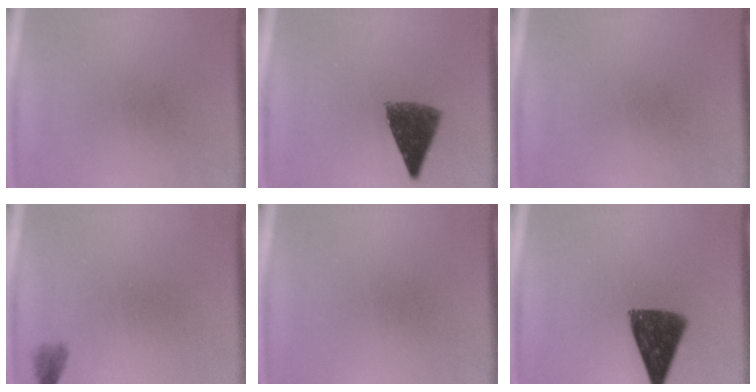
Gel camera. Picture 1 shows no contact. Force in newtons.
{"total": 8.2}
{"total": 0.0}
{"total": 1.3}
{"total": 0.0}
{"total": 10.9}